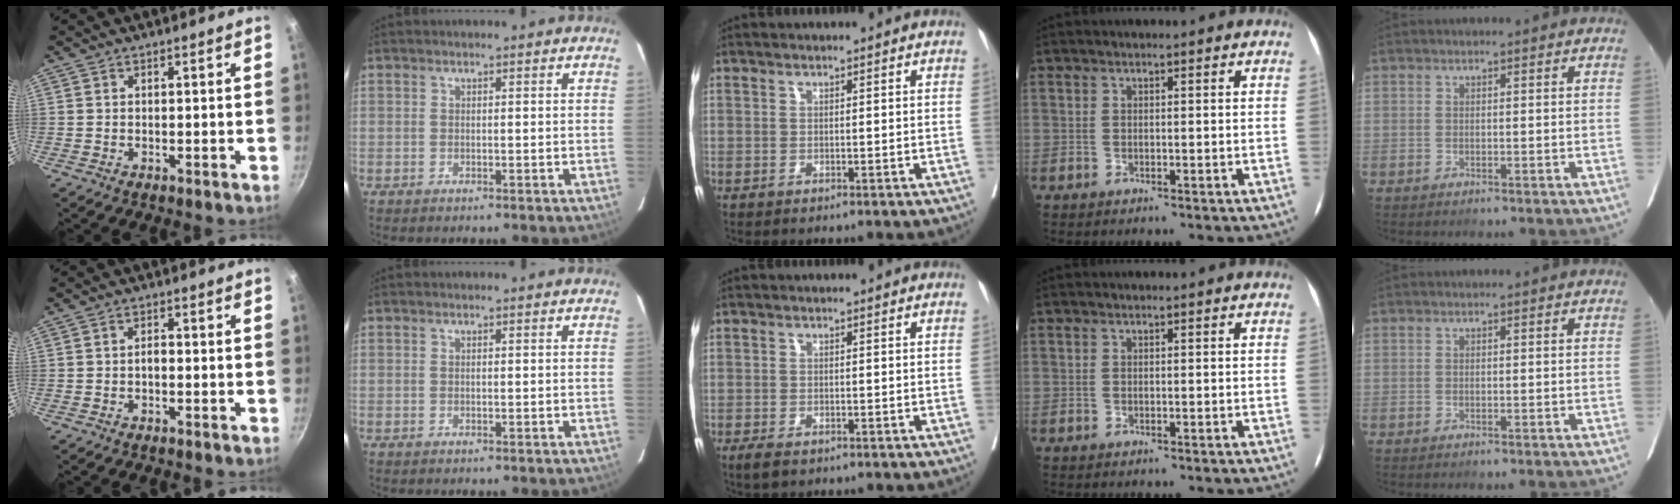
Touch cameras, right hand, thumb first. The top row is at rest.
{"thumb": {"total": 1.4, "force": [-0.5, 0.8, 1.1], "torque": [-0.012, 0.004, -0.010]}, "middle": {"total": 2.0, "force": [-1.4, 0.9, 1.2], "torque": [-0.026, -0.004, -0.018]}}